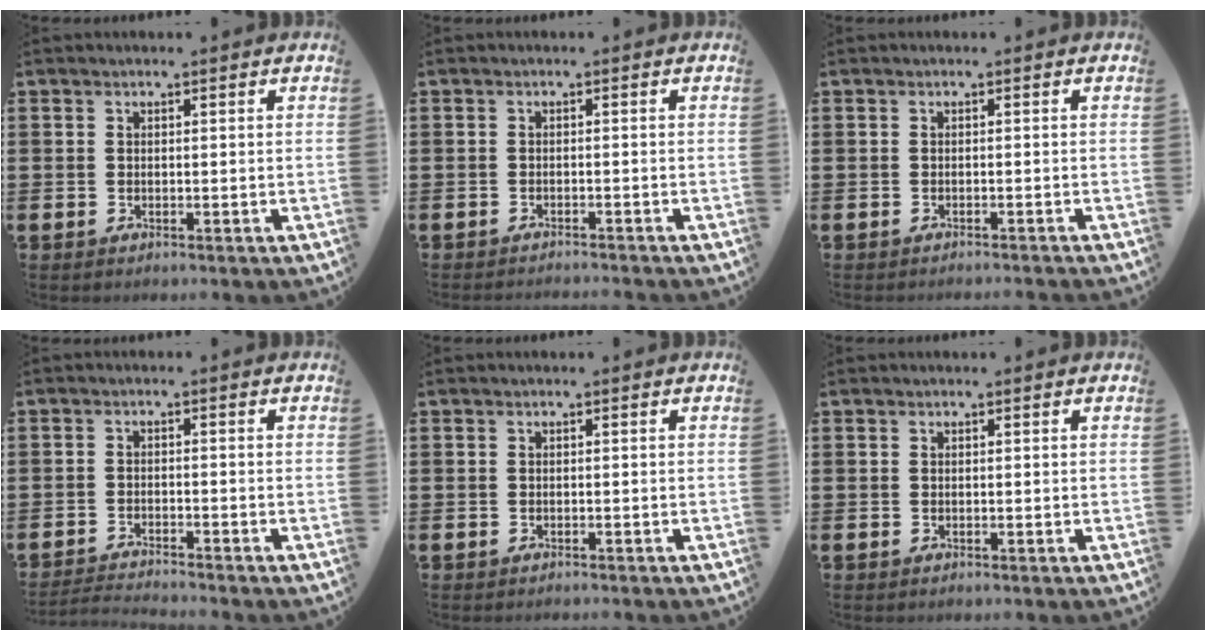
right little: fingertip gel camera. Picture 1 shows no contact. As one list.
[{"total": 1.0, "force": [-1.0, -0.2, 0.0], "torque": [0.000, 0.000, -0.021]}, {"total": 0.0}, {"total": 2.0, "force": [-2.0, -0.2, 0.2], "torque": [-0.004, 0.002, -0.042]}, {"total": 0.0}, {"total": 0.0}]